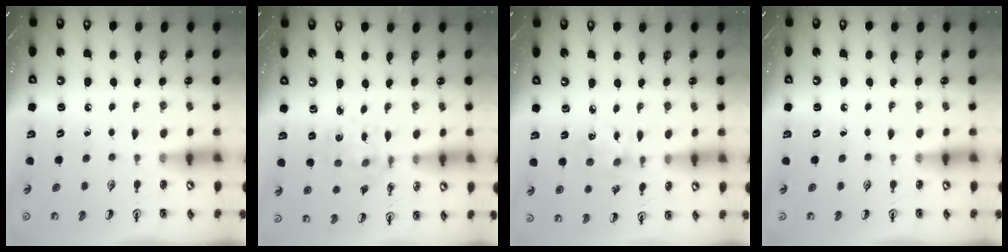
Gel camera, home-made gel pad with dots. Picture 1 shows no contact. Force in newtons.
{"total": 2.7, "press": 2.7, "slide": 0.3}
{"total": 5.0, "press": 4.7, "slide": 1.6}
{"total": 0.0}